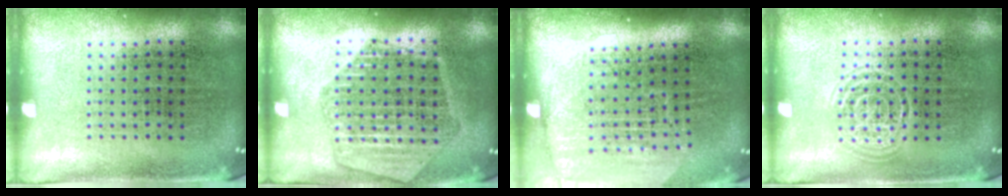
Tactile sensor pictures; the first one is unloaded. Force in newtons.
{"total": 1.8, "press": 1.7, "slide": 0.5}
{"total": 1.8, "press": 1.6, "slide": 0.9}
{"total": 1.5, "press": 1.4, "slide": 0.1}